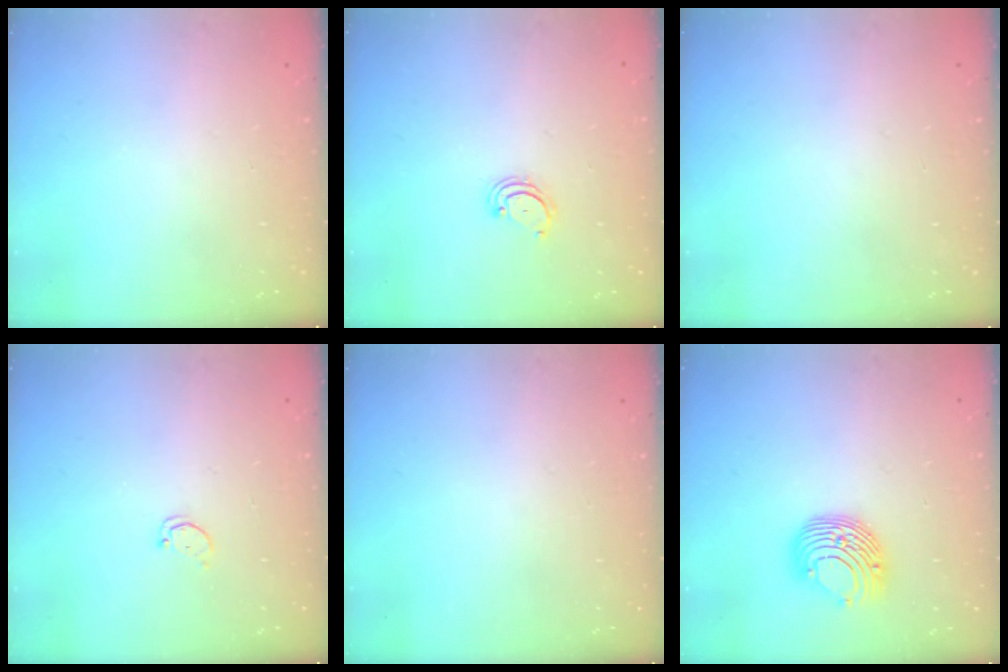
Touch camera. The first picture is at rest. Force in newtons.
{"total": 2.9, "press": 2.9, "slide": 0.3}
{"total": 0.0}
{"total": 1.7, "press": 1.7, "slide": 0.2}
{"total": 0.0}
{"total": 10.6, "press": 10.6, "slide": 0.3}